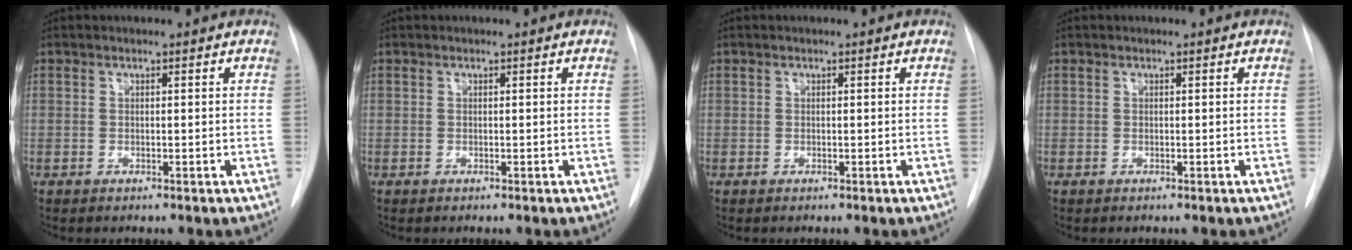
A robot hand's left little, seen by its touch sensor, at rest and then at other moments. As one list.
[{"total": 0.0}, {"total": 0.0}, {"total": 0.0}]